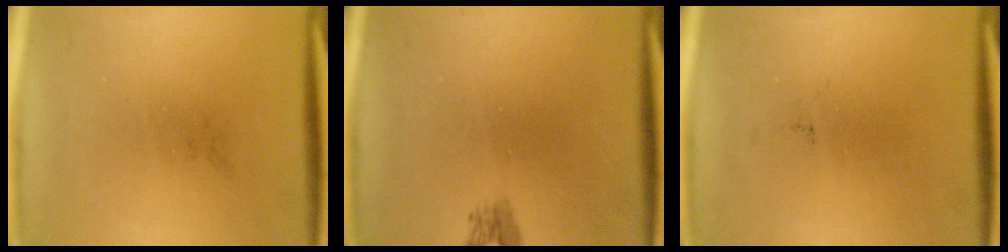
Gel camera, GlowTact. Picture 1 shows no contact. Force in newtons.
{"total": 1.3}
{"total": 0.0}